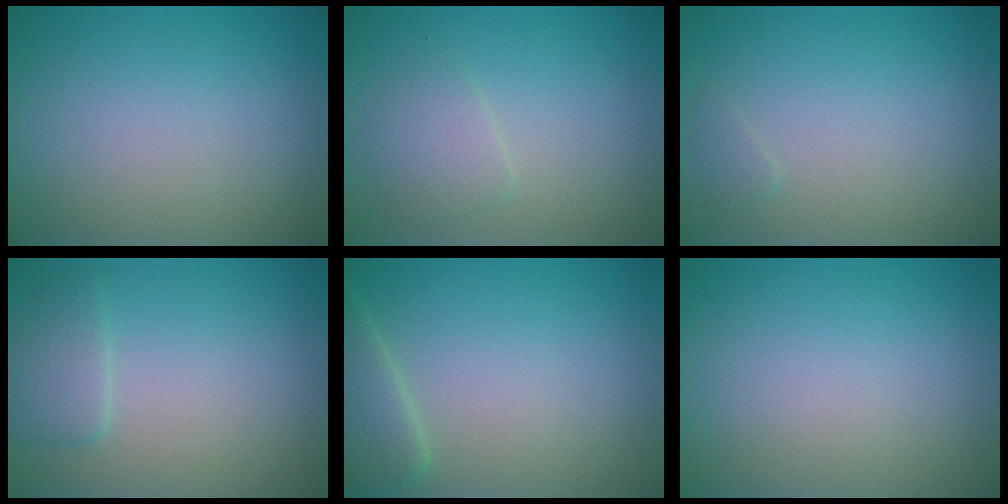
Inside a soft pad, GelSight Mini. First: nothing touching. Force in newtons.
{"total": 1.9, "press": 1.9, "slide": 0.0}
{"total": 0.6, "press": 0.6, "slide": 0.0}
{"total": 2.0, "press": 2.0, "slide": 0.3}
{"total": 2.8, "press": 2.8, "slide": 0.2}
{"total": 0.0}